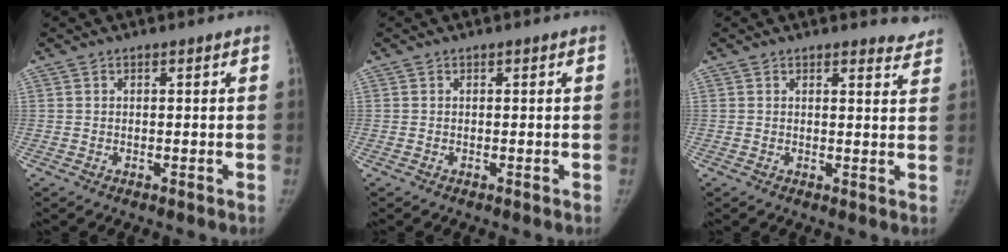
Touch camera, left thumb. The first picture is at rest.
{"total": 0.0}
{"total": 4.3, "force": [4.1, 1.0, 0.3], "torque": [0.016, -0.030, 0.030]}